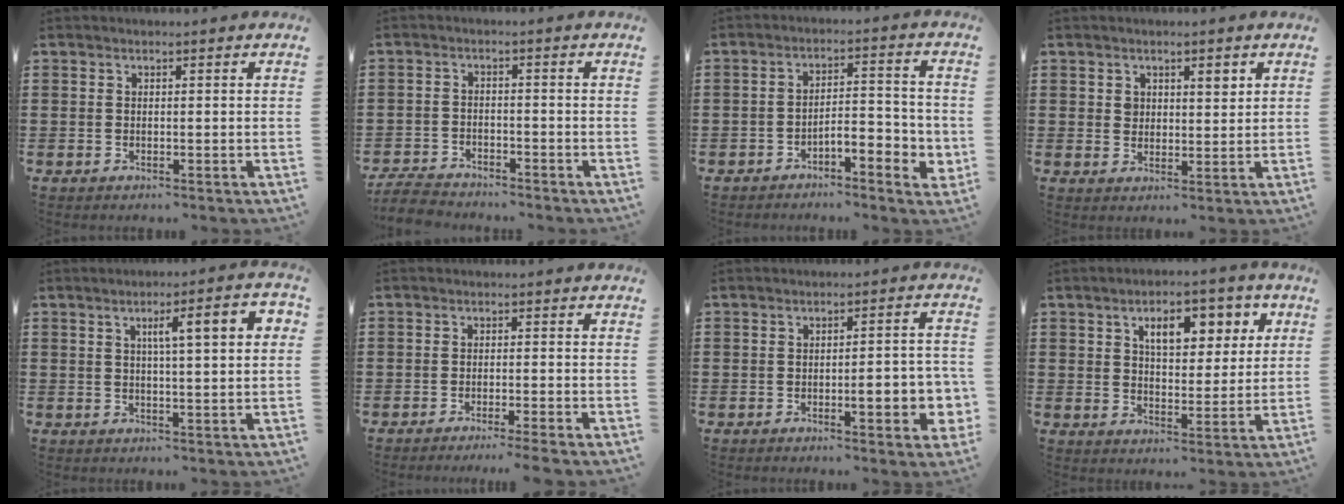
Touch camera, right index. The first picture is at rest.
{"total": 4.0, "force": [-3.9, 0.8, 0.6], "torque": [-0.026, -0.001, -0.085]}
{"total": 4.5, "force": [-3.1, 1.3, 2.9], "torque": [-0.050, 0.009, -0.059]}
{"total": 2.4, "force": [1.3, 1.5, 1.3], "torque": [-0.014, -0.001, 0.020]}
{"total": 6.5, "force": [1.7, 1.2, 6.1], "torque": [-0.105, -0.002, 0.019]}
{"total": 1.9, "force": [-1.6, -0.3, 1.0], "torque": [-0.016, -0.002, -0.031]}
{"total": 6.0, "force": [-1.5, 1.5, 5.5], "torque": [-0.073, -0.007, -0.027]}
{"total": 7.5, "force": [3.4, 3.7, 5.5], "torque": [-0.092, 0.001, 0.050]}